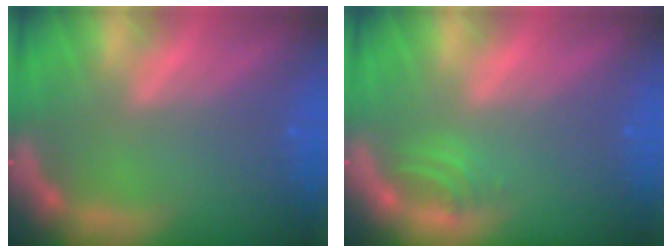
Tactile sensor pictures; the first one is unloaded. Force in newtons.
{"total": 1.5}